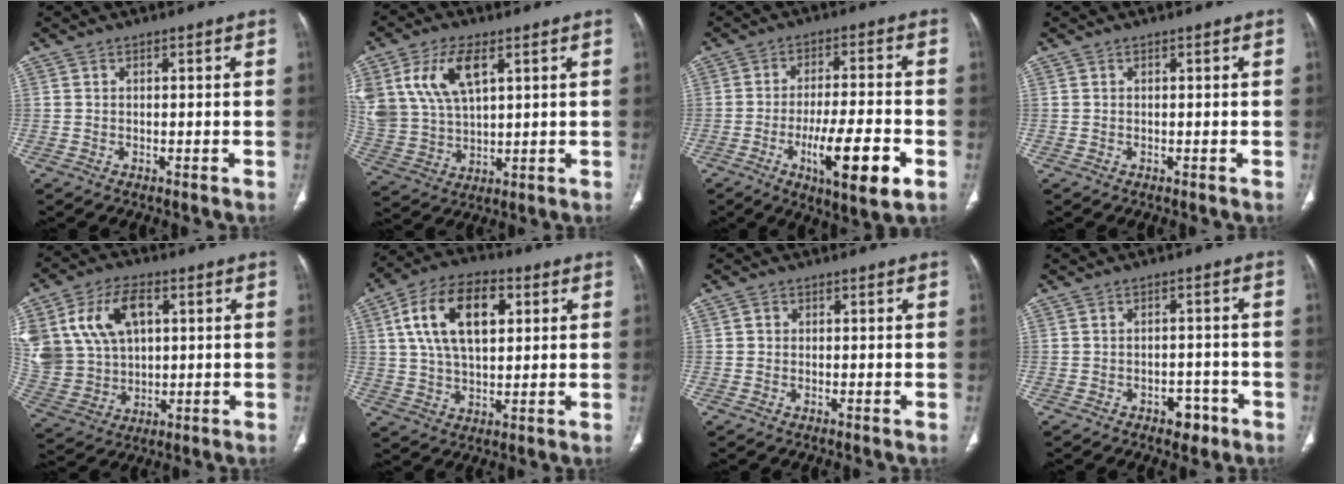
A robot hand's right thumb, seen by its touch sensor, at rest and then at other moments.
{"total": 14.2, "force": [6.1, 7.7, 10.3], "torque": [-0.207, -0.012, 0.131]}
{"total": 13.6, "force": [-4.9, 3.1, 12.3], "torque": [-0.205, 0.007, -0.076]}
{"total": 0.0}
{"total": 20.4, "force": [6.0, 14.4, 13.2], "torque": [-0.280, 0.008, 0.127]}
{"total": 15.8, "force": [4.6, 8.9, 12.2], "torque": [-0.204, 0.007, 0.078]}
{"total": 1.0, "force": [0.1, 0.9, 0.2], "torque": [0.001, 0.002, 0.001]}
{"total": 4.0, "force": [-2.4, 2.5, 2.0], "torque": [-0.009, 0.018, -0.028]}